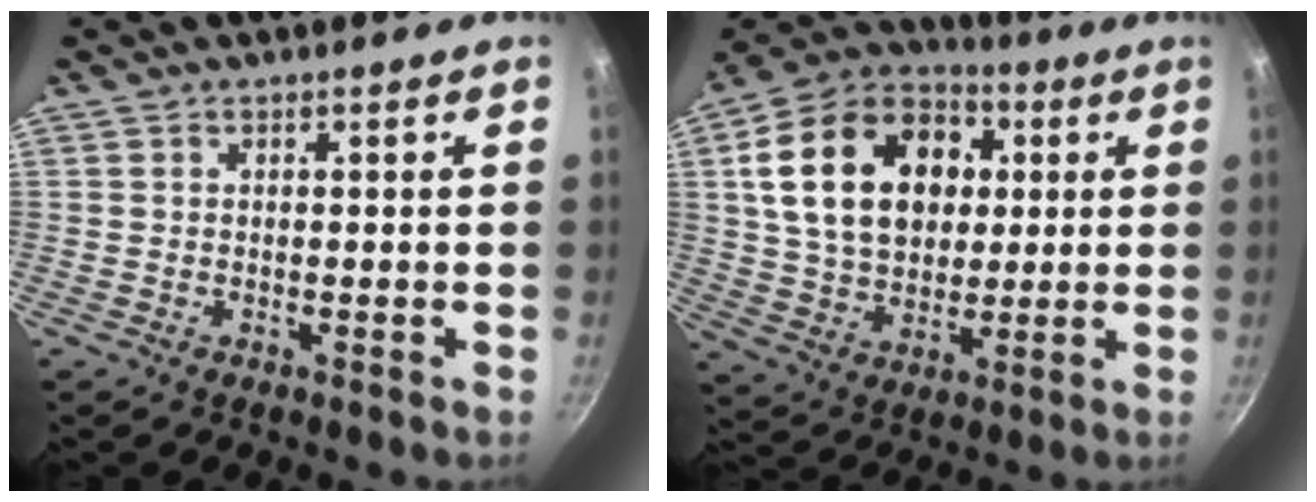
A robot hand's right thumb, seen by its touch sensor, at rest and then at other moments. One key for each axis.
{"total": 22.5, "fx": 4.5, "fy": 16.2, "fz": 15.0, "tx": -0.234, "ty": 0.013, "tz": 0.074}